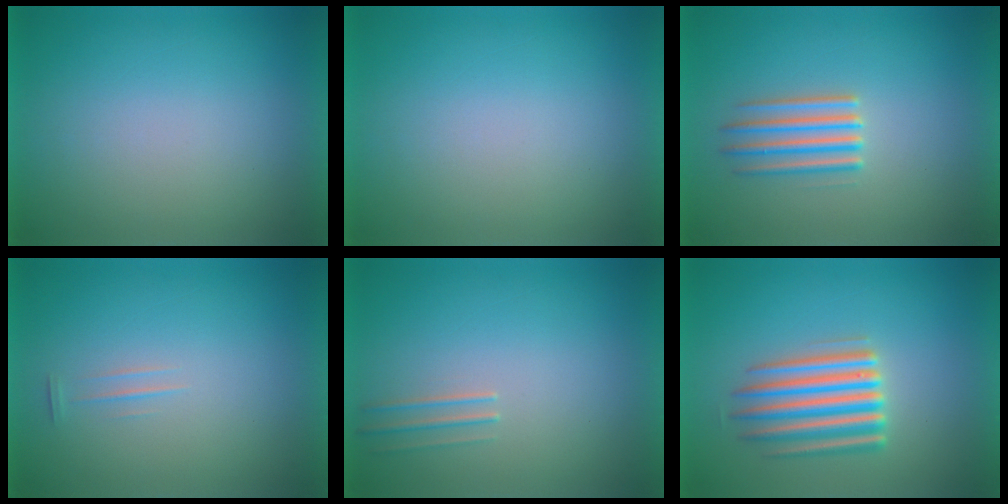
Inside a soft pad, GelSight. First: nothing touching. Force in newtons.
{"total": 0.0}
{"total": 2.7}
{"total": 1.4}
{"total": 1.3}
{"total": 5.8}